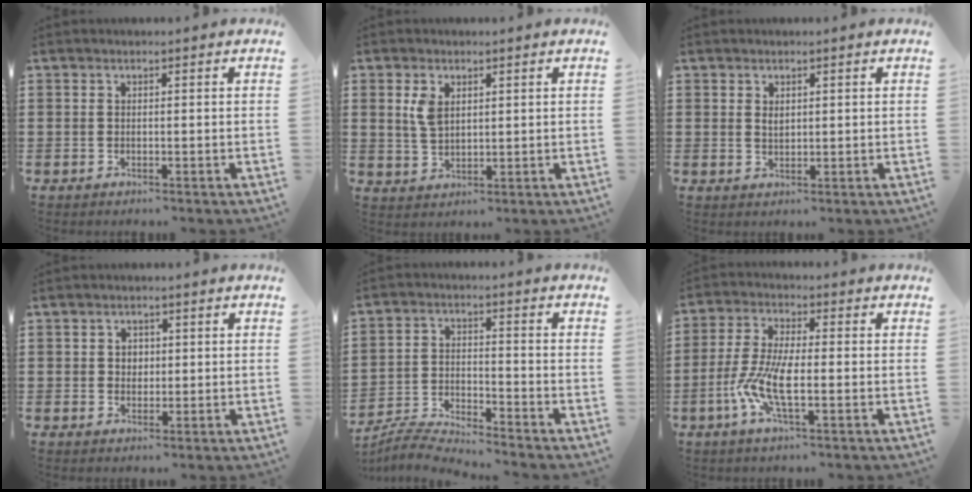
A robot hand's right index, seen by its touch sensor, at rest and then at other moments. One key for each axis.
{"total": 3.4, "fx": 1.3, "fy": 1.9, "fz": 2.5, "tx": -0.055, "ty": 0.007, "tz": 0.023}
{"total": 1.4, "fx": 0.6, "fy": 0.8, "fz": 0.9, "tx": -0.012, "ty": 0.000, "tz": 0.010}
{"total": 1.9, "fx": 0.3, "fy": 1.7, "fz": 0.7, "tx": -0.020, "ty": 0.010, "tz": 0.003}
{"total": 5.3, "fx": -5.2, "fy": -0.2, "fz": 0.6, "tx": -0.026, "ty": -0.002, "tz": -0.108}
{"total": 8.0, "fx": -2.5, "fy": 2.4, "fz": 7.2, "tx": -0.169, "ty": -0.015, "tz": -0.055}